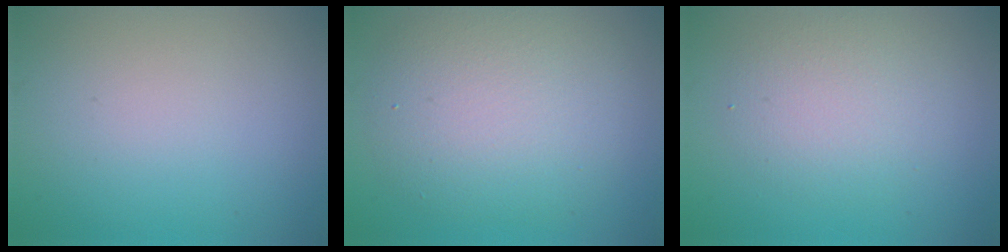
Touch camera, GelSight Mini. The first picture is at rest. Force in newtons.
{"total": 6.8, "press": 6.8, "slide": 0.3}
{"total": 3.5, "press": 3.5, "slide": 0.2}